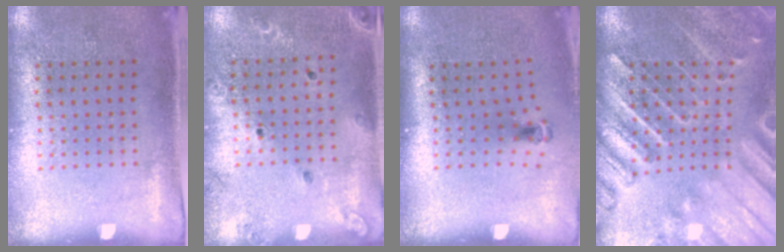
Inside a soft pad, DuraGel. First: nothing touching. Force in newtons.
{"total": 1.4, "press": 1.4, "slide": 0.1}
{"total": 0.6, "press": 0.3, "slide": 0.5}
{"total": 3.6, "press": 3.1, "slide": 1.8}